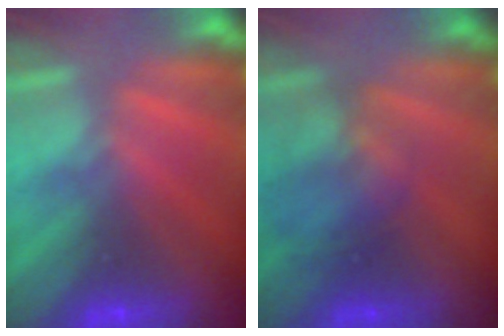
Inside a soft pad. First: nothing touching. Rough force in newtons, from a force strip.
{"total": 2.3}